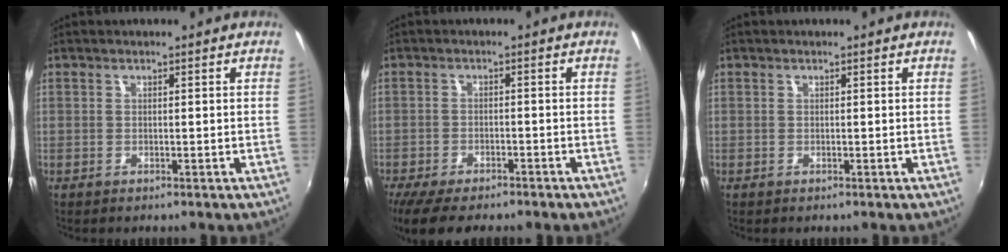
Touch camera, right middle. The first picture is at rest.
{"total": 9.2, "force": [-7.6, 2.2, 4.7], "torque": [-0.109, -0.034, -0.127]}
{"total": 0.0}